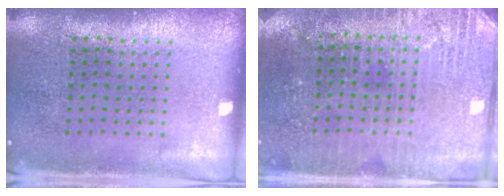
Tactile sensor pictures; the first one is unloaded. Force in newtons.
{"total": 2.8, "press": 2.8, "slide": 0.5}